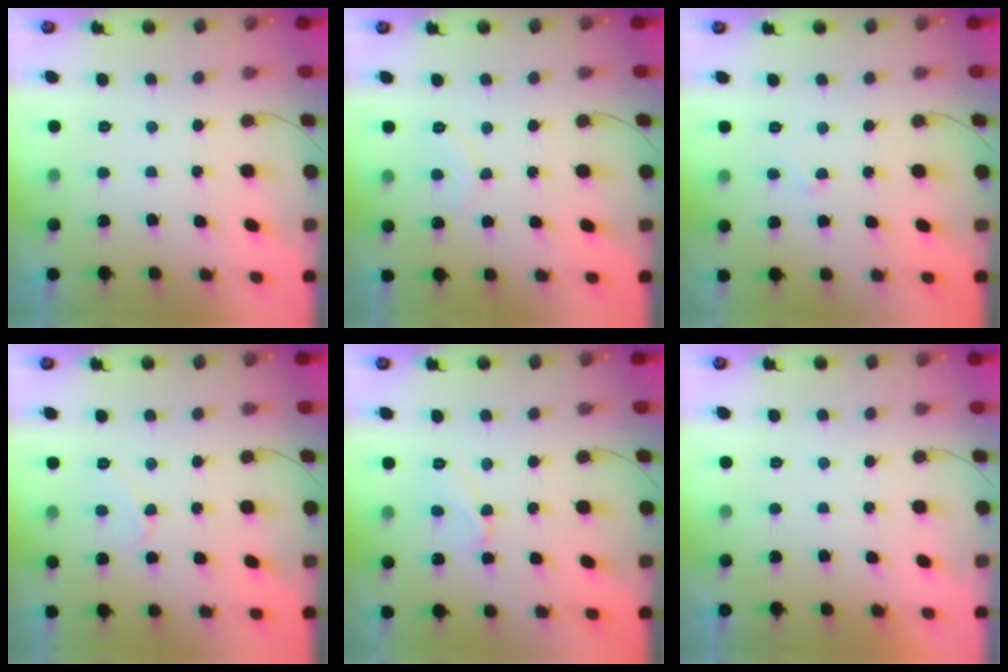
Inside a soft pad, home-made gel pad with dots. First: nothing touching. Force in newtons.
{"total": 6.4, "press": 6.4, "slide": 0.5}
{"total": 2.9, "press": 2.9, "slide": 0.3}
{"total": 4.7, "press": 4.6, "slide": 0.5}
{"total": 5.6, "press": 5.6, "slide": 0.3}
{"total": 1.7, "press": 1.7, "slide": 0.1}